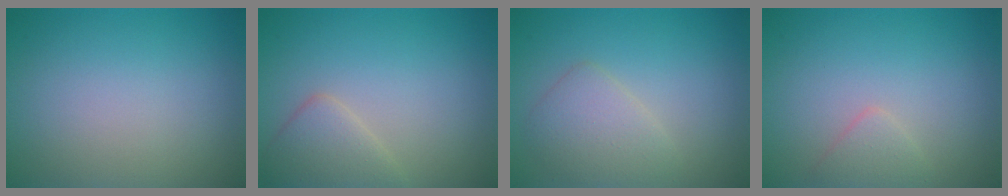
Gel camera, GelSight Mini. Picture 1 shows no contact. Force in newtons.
{"total": 2.7, "press": 2.7, "slide": 0.1}
{"total": 2.8, "press": 2.8, "slide": 0.2}
{"total": 1.3, "press": 1.3, "slide": 0.0}